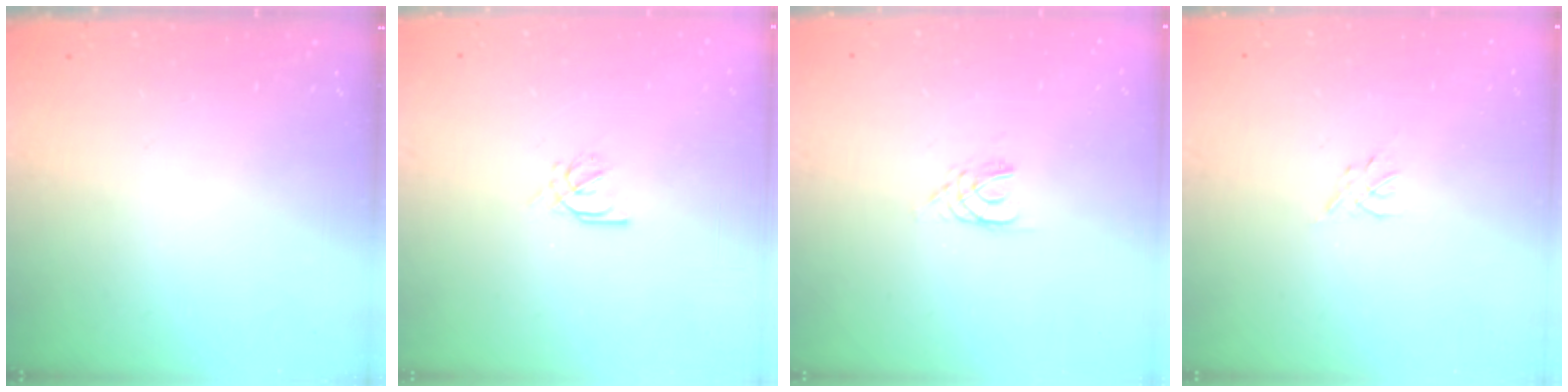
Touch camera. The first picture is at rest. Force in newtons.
{"total": 2.4, "press": 2.4, "slide": 0.5}
{"total": 3.0, "press": 2.9, "slide": 0.4}
{"total": 0.0}